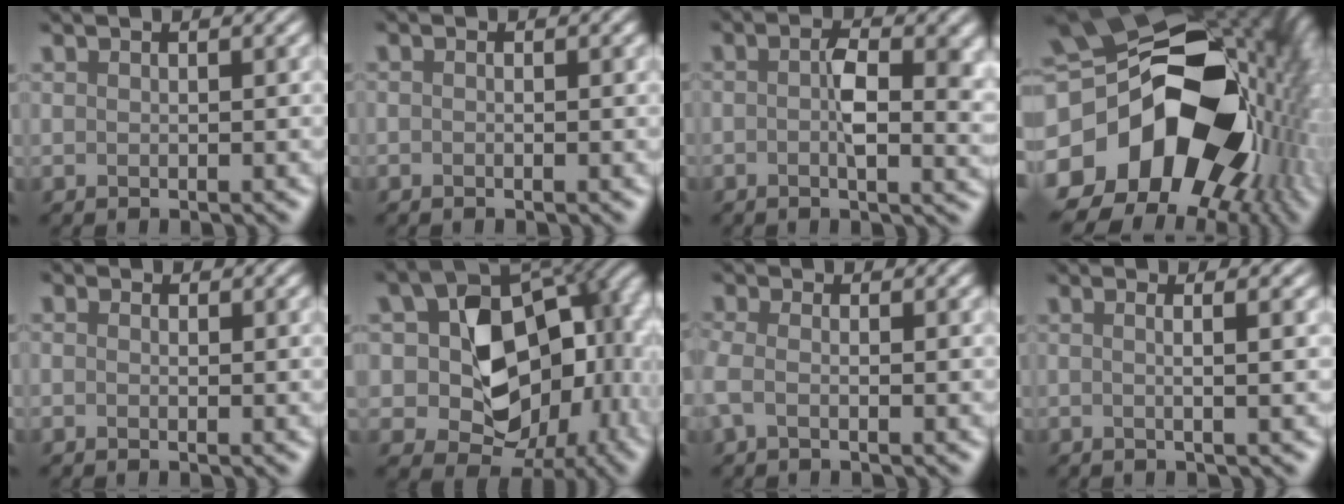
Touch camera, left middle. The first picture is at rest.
{"total": 0.6, "force": [-0.3, 0.2, 0.5], "torque": [-0.001, 0.007, -0.006]}
{"total": 2.4, "force": [-0.3, -0.2, 2.4], "torque": [-0.071, 0.000, 0.016]}
{"total": 18.5, "force": [-2.2, 13.4, 12.5], "torque": [-0.263, -0.042, 0.019]}
{"total": 0.6, "force": [-0.6, 0.1, -0.1], "torque": [0.008, 0.006, -0.007]}
{"total": 12.4, "force": [-1.0, 9.2, 8.2], "torque": [-0.122, -0.006, 0.016]}
{"total": 1.7, "force": [-1.6, -0.7, -0.1], "torque": [-0.033, -0.012, -0.013]}
{"total": 1.6, "force": [0.1, 0.4, 1.5], "torque": [-0.019, 0.008, -0.018]}